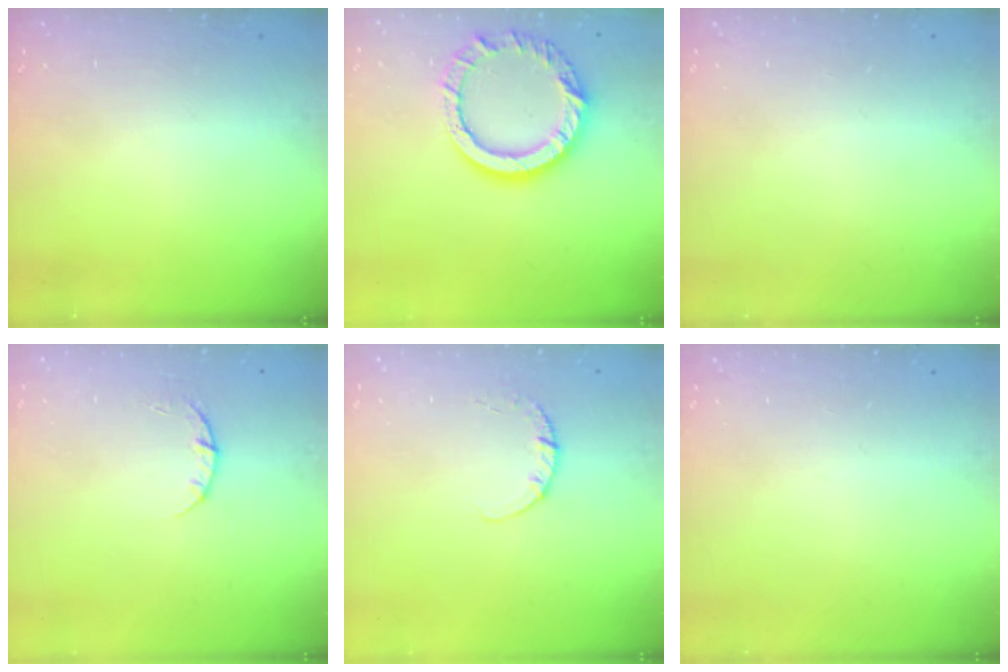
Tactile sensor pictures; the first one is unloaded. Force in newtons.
{"total": 13.3, "press": 13.3, "slide": 1.3}
{"total": 0.0}
{"total": 2.3, "press": 2.3, "slide": 0.3}
{"total": 2.7, "press": 2.7, "slide": 0.4}
{"total": 0.0}